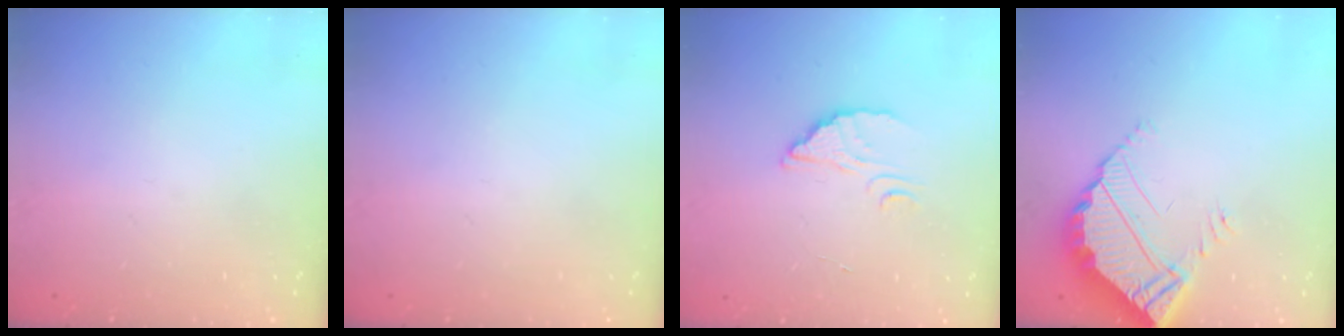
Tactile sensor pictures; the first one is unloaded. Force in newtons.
{"total": 0.0}
{"total": 2.6, "press": 2.6, "slide": 0.1}
{"total": 5.8, "press": 5.8, "slide": 0.3}